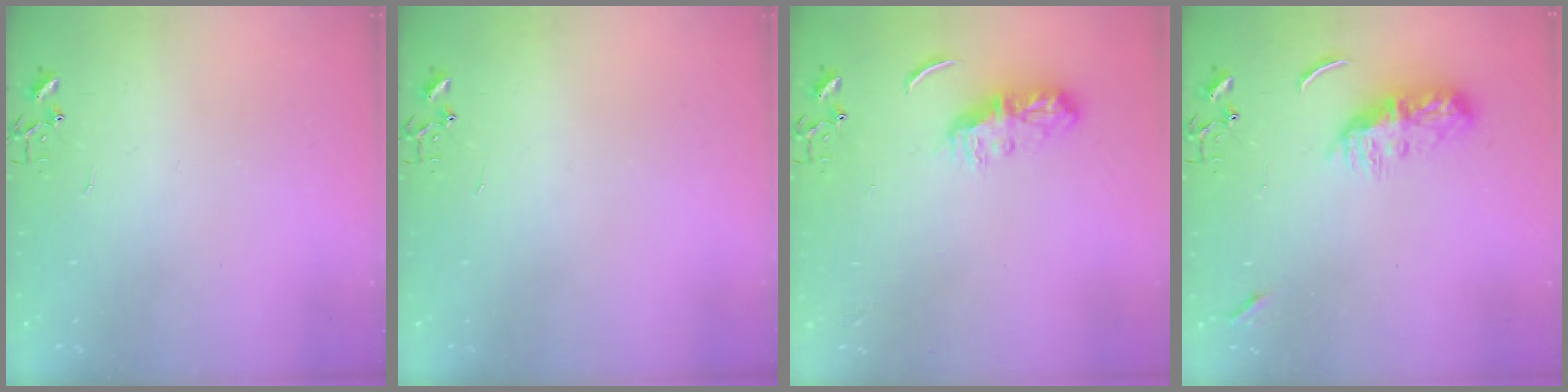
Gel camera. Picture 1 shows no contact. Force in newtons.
{"total": 0.0}
{"total": 8.6, "press": 8.6, "slide": 0.5}
{"total": 9.6, "press": 9.6, "slide": 0.5}